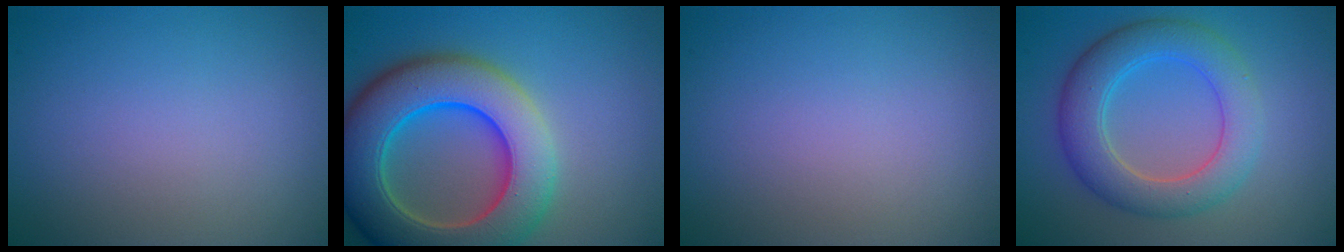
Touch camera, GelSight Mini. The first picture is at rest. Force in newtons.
{"total": 11.7, "press": 11.7, "slide": 0.5}
{"total": 0.0}
{"total": 5.6, "press": 5.6, "slide": 0.2}